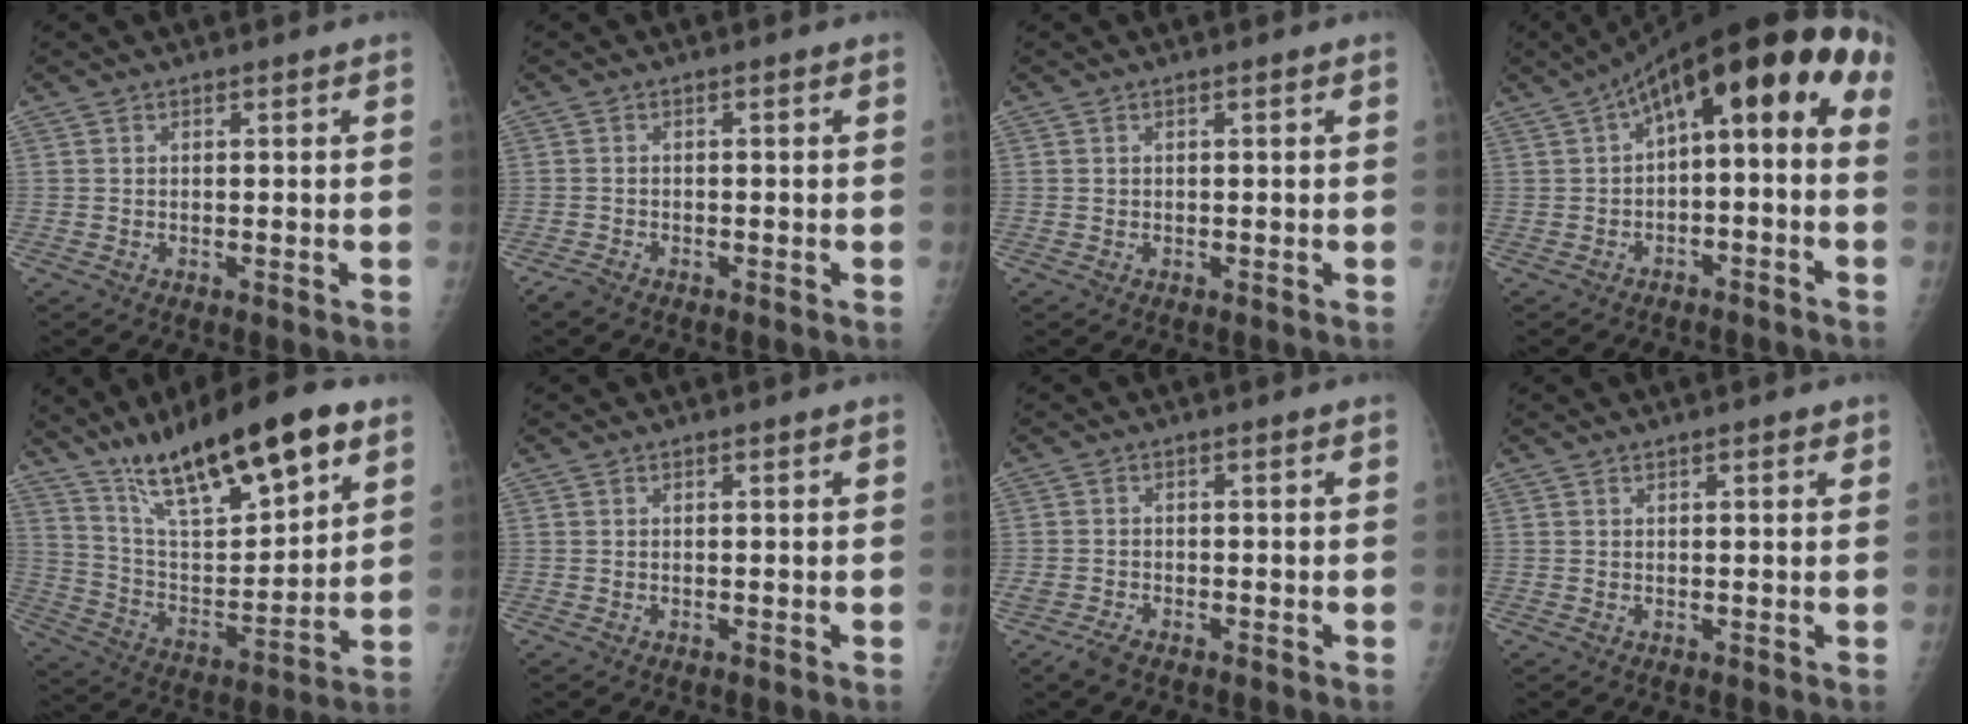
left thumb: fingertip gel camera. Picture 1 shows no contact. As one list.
[{"total": 1.7, "force": [-1.6, 0.4, 0.4], "torque": [-0.020, -0.001, -0.031]}, {"total": 0.0}, {"total": 16.0, "force": [0.8, 6.7, 14.4], "torque": [-0.197, 0.067, 0.007]}, {"total": 23.4, "force": [14.8, 6.8, 16.8], "torque": [-0.250, -0.049, 0.260]}, {"total": 0.0}, {"total": 2.9, "force": [-2.4, 0.9, 1.4], "torque": [-0.035, 0.000, -0.043]}, {"total": 1.5, "force": [0.9, 0.5, 1.1], "torque": [-0.012, -0.001, 0.010]}]